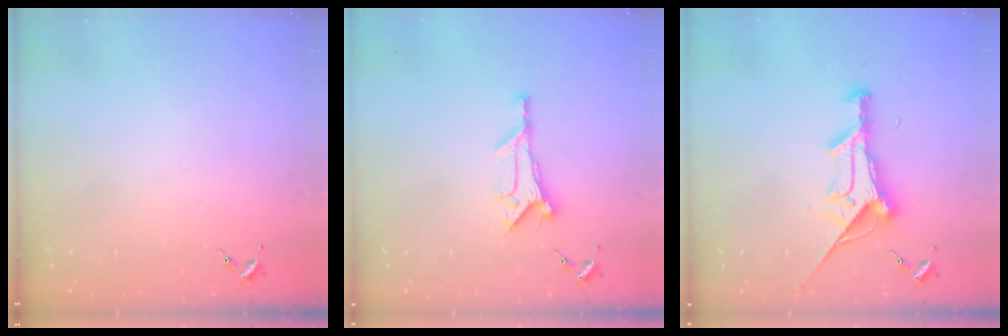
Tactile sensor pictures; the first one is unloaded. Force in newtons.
{"total": 8.3, "press": 8.3, "slide": 0.4}
{"total": 18.0, "press": 18.0, "slide": 0.5}